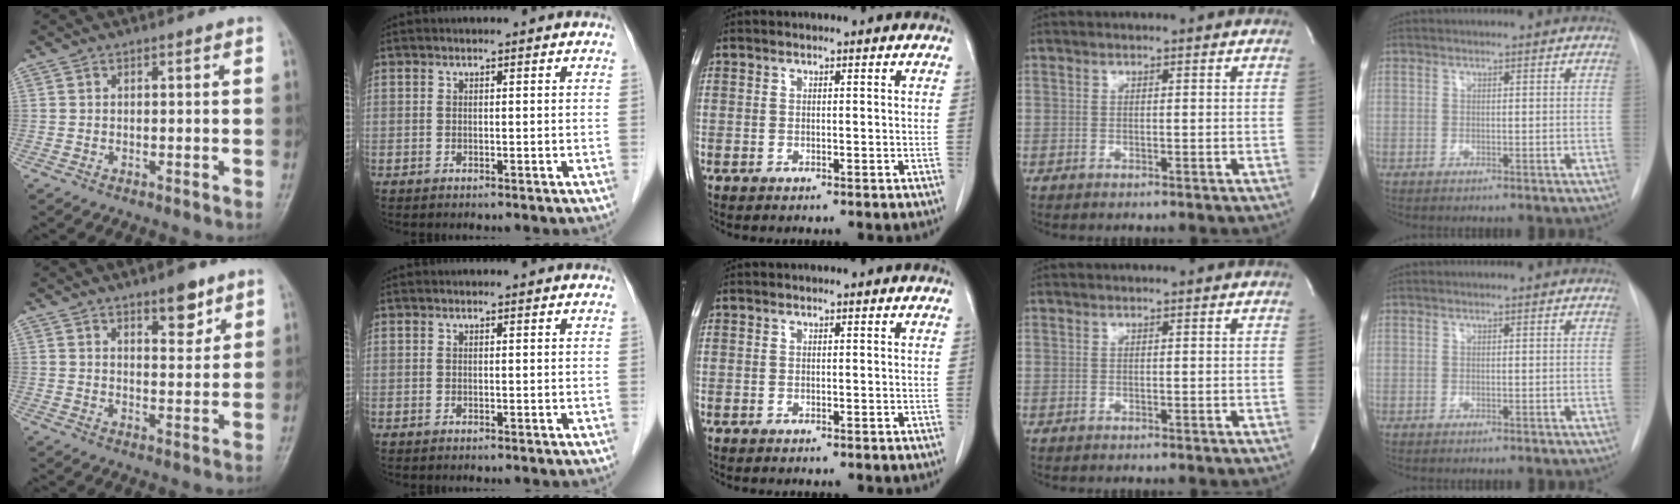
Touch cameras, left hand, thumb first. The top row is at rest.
{"thumb": {"total": 6.2, "force": [4.1, 2.4, 4.0], "torque": [-0.037, -0.027, 0.059]}, "index": {"total": 1.0, "force": [0.9, 0.2, 0.2], "torque": [-0.009, 0.012, 0.014]}}